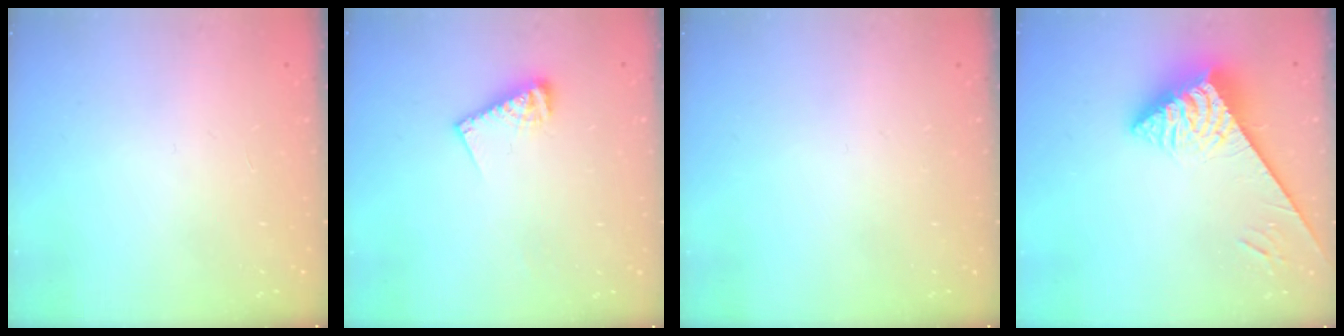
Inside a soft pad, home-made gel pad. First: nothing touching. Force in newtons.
{"total": 7.7, "press": 7.7, "slide": 0.8}
{"total": 0.0}
{"total": 4.9, "press": 4.9, "slide": 0.4}